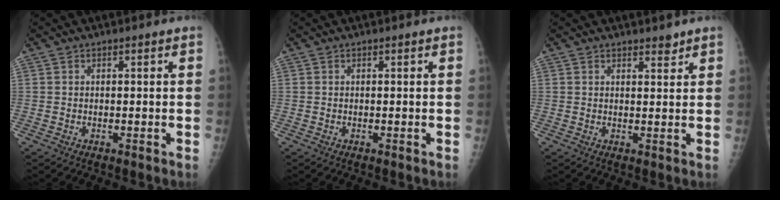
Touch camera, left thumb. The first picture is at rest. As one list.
[{"total": 0.0}, {"total": 2.0, "force": [1.7, 0.6, 0.8], "torque": [-0.002, -0.013, 0.024]}]